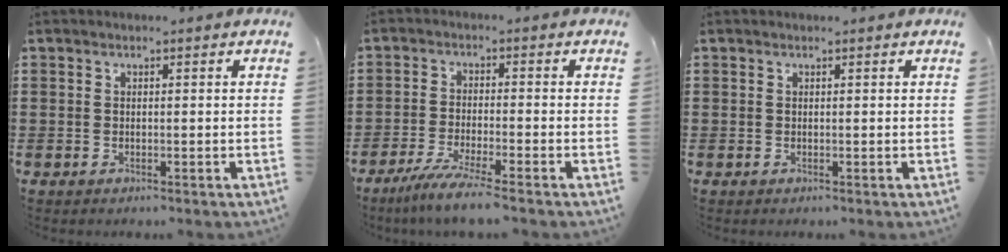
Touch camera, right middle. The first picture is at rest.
{"total": 4.8, "force": [-3.9, -0.4, 2.8], "torque": [-0.065, -0.020, -0.076]}
{"total": 0.0}